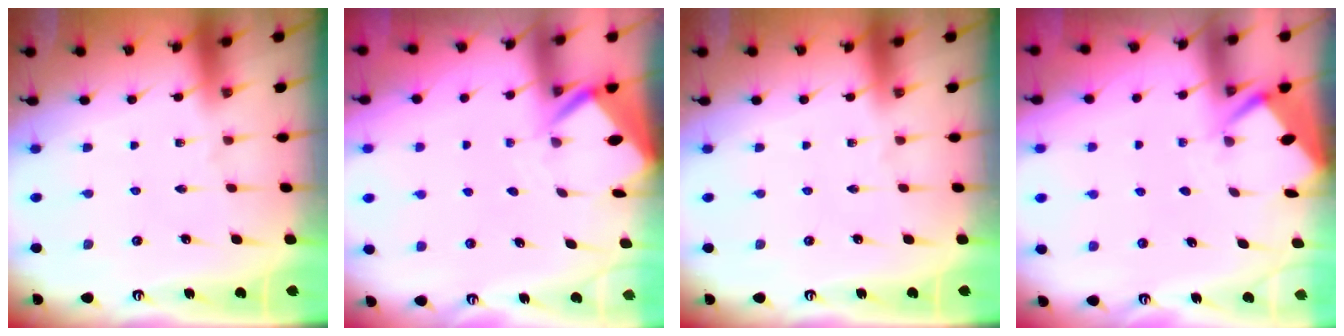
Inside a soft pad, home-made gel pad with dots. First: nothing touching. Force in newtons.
{"total": 3.3, "press": 3.3, "slide": 0.3}
{"total": 0.0}
{"total": 2.8, "press": 2.7, "slide": 0.3}